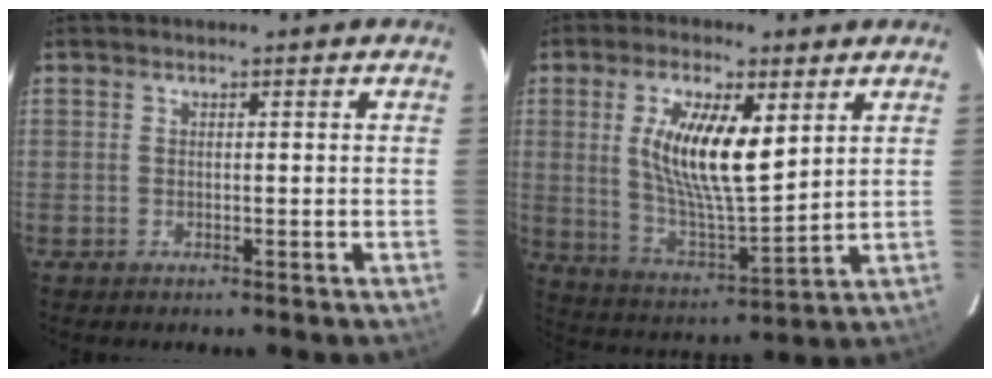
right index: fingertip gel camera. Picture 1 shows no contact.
{"total": 14.5, "force": [4.3, 4.6, 13.0], "torque": [-0.244, -0.004, 0.085]}